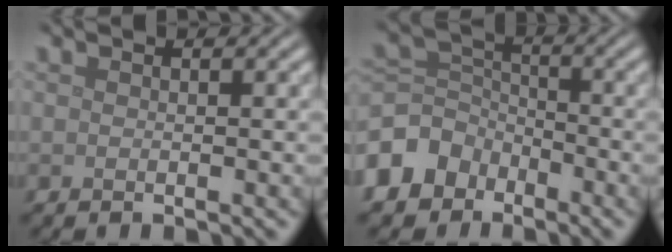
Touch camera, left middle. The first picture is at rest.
{"total": 5.5, "force": [-3.4, 4.1, 1.4], "torque": [-0.031, 0.004, -0.086]}